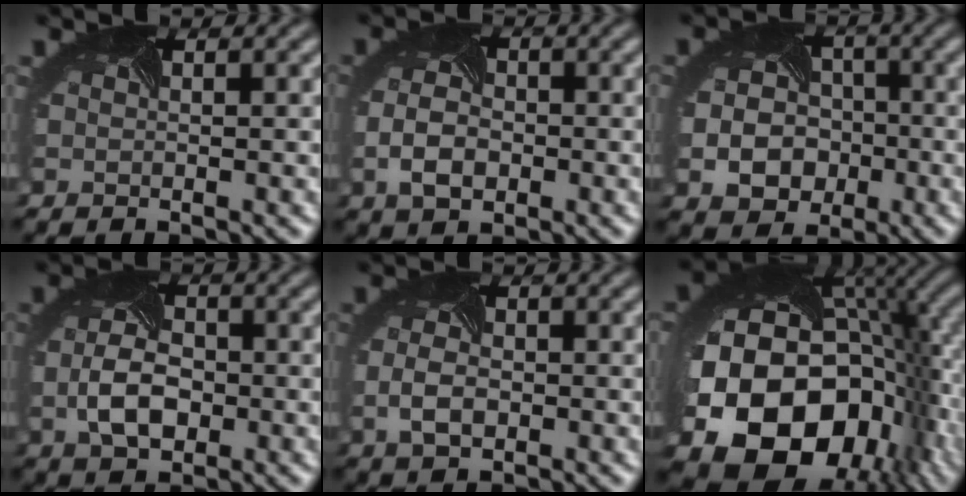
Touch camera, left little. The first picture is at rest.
{"total": 3.5, "force": [-1.3, 2.3, 2.3], "torque": [-0.060, -0.005, -0.019]}
{"total": 6.8, "force": [-2.3, 5.4, 3.3], "torque": [-0.049, -0.028, -0.025]}
{"total": 4.6, "force": [-1.1, 2.9, 3.4], "torque": [-0.082, -0.005, -0.015]}
{"total": 2.6, "force": [-1.1, 1.6, 1.7], "torque": [-0.047, -0.003, -0.014]}
{"total": 19.6, "force": [-4.4, 14.4, 12.6], "torque": [-0.257, -0.069, -0.036]}